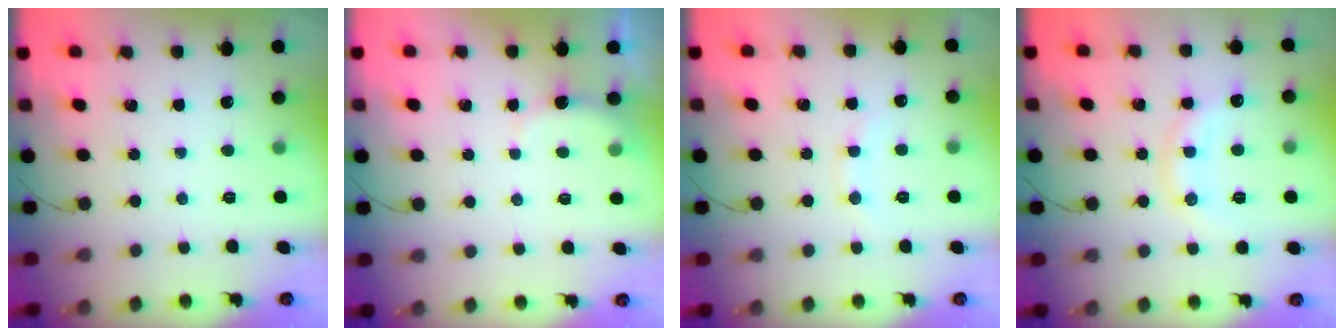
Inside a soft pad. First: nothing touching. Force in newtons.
{"total": 3.0, "press": 2.9, "slide": 0.7}
{"total": 4.9, "press": 4.8, "slide": 1.0}
{"total": 10.8, "press": 10.8, "slide": 0.7}